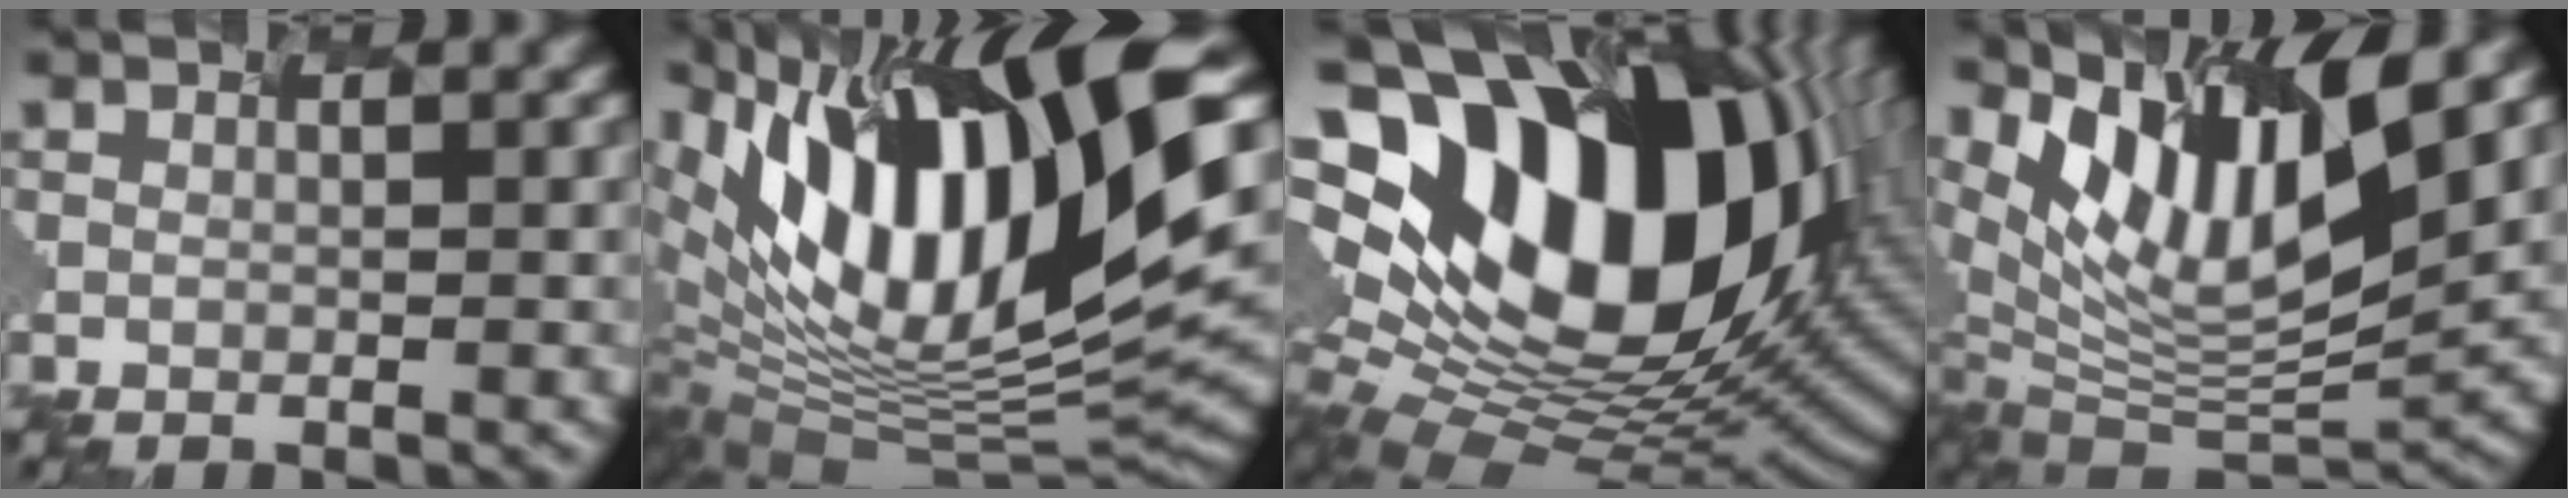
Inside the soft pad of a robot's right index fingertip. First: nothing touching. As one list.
[{"total": 15.9, "force": [5.9, 5.1, 13.8], "torque": [-0.254, 0.012, 0.103]}, {"total": 19.9, "force": [4.5, 12.5, 14.9], "torque": [-0.294, -0.014, 0.107]}, {"total": 11.5, "force": [5.7, 4.1, 9.0], "torque": [-0.189, -0.002, 0.120]}]